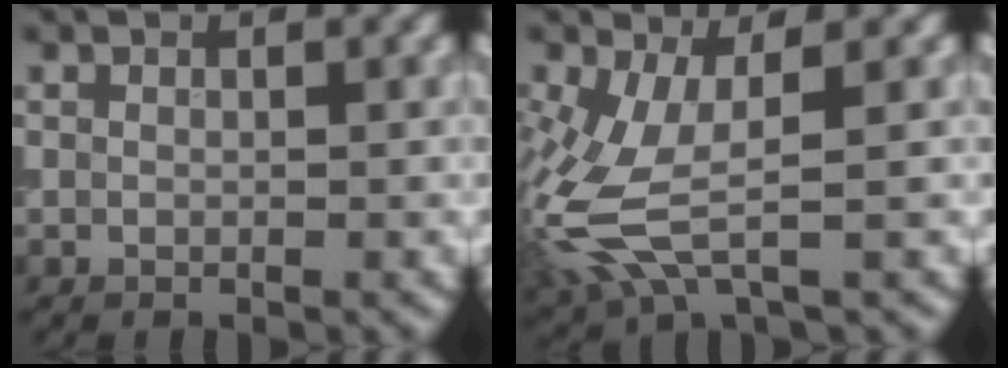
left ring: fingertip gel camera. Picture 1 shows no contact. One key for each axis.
{"total": 6.4, "fx": -0.8, "fy": 2.9, "fz": 5.6, "tx": -0.168, "ty": -0.010, "tz": -0.013}